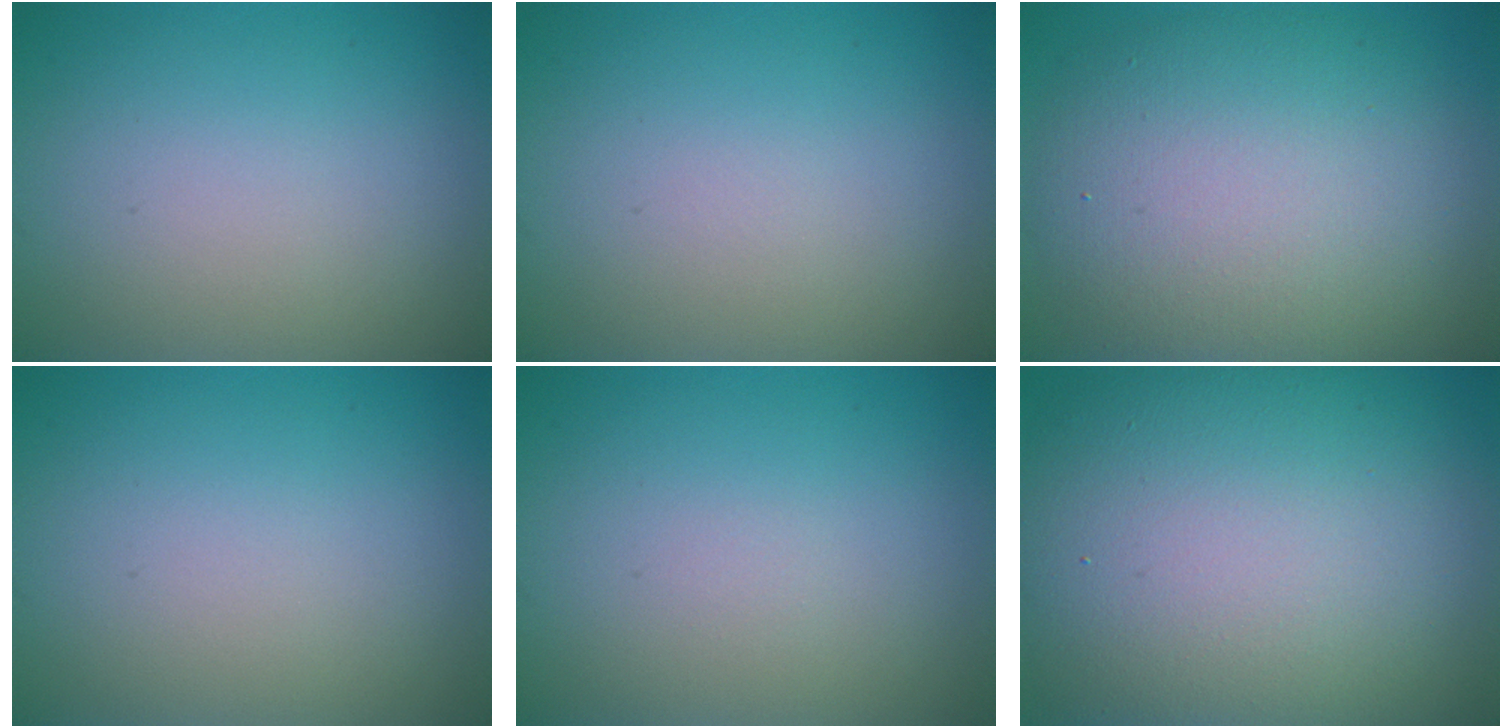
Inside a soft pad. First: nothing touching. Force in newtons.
{"total": 0.0}
{"total": 10.6, "press": 10.6, "slide": 0.8}
{"total": 0.0}
{"total": 0.0}
{"total": 15.9, "press": 15.8, "slide": 0.9}